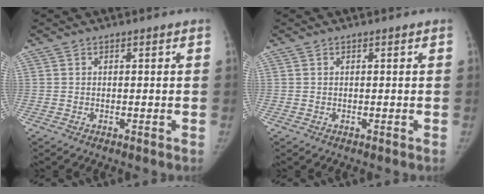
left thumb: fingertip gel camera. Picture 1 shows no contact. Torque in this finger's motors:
{"motor_torque": [0.13, 0.10, -0.22, 0.19, 0.07]}